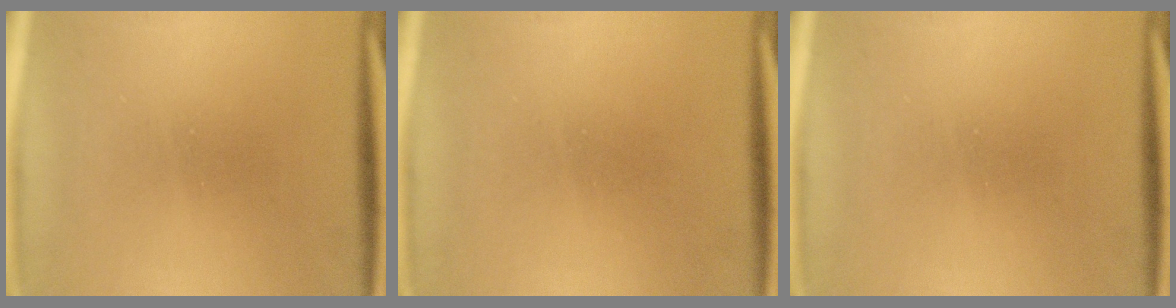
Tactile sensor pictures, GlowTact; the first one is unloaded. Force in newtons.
{"total": 1.7}
{"total": 0.0}